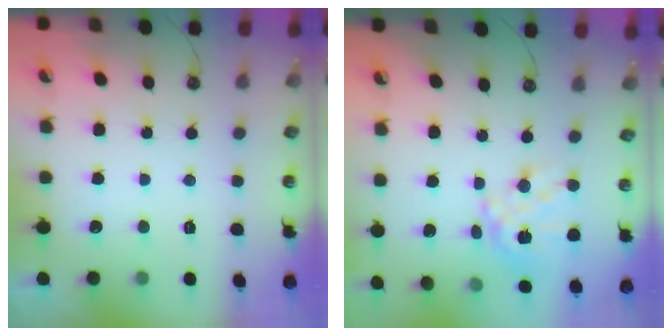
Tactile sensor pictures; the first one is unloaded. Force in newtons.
{"total": 14.6, "press": 14.6, "slide": 1.4}